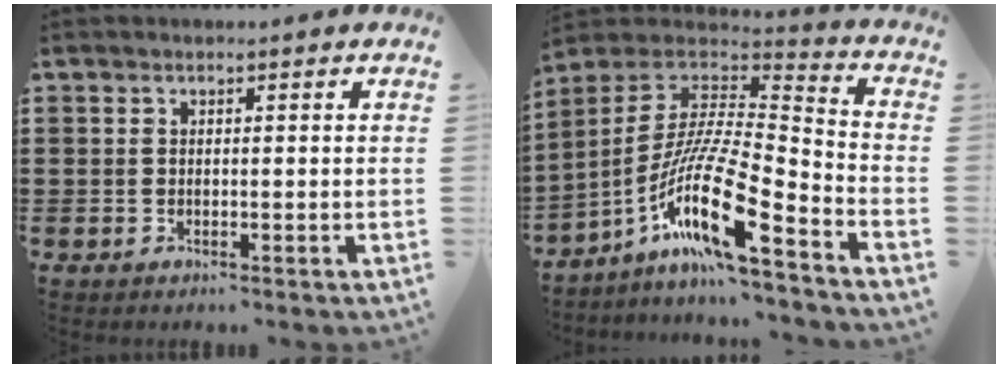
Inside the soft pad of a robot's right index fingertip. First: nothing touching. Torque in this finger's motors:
{"motor_torque": [1.42, -0.72, 1.05, 0.21]}